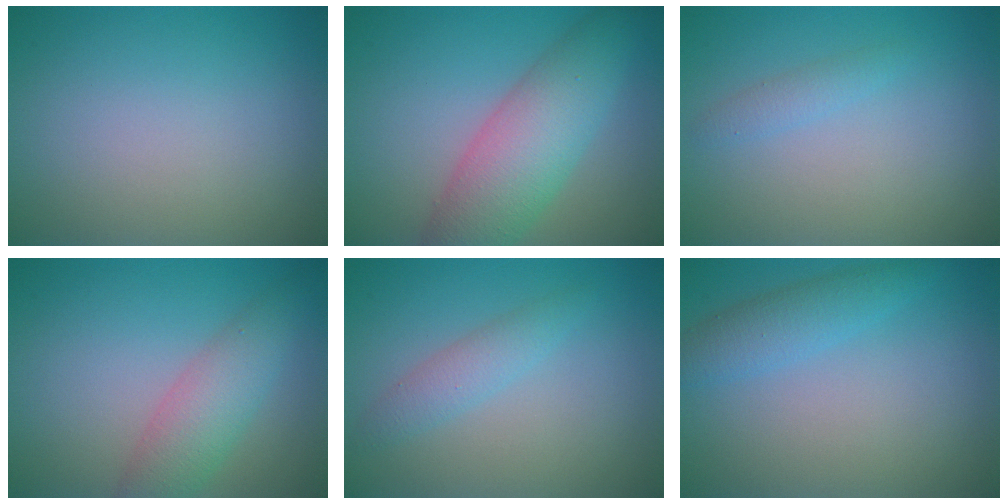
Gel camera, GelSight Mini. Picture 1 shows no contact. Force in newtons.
{"total": 7.1, "press": 7.1, "slide": 0.4}
{"total": 1.2, "press": 1.2, "slide": 0.1}
{"total": 4.1, "press": 4.1, "slide": 0.0}
{"total": 2.0, "press": 2.0, "slide": 0.0}
{"total": 2.7, "press": 2.7, "slide": 0.0}